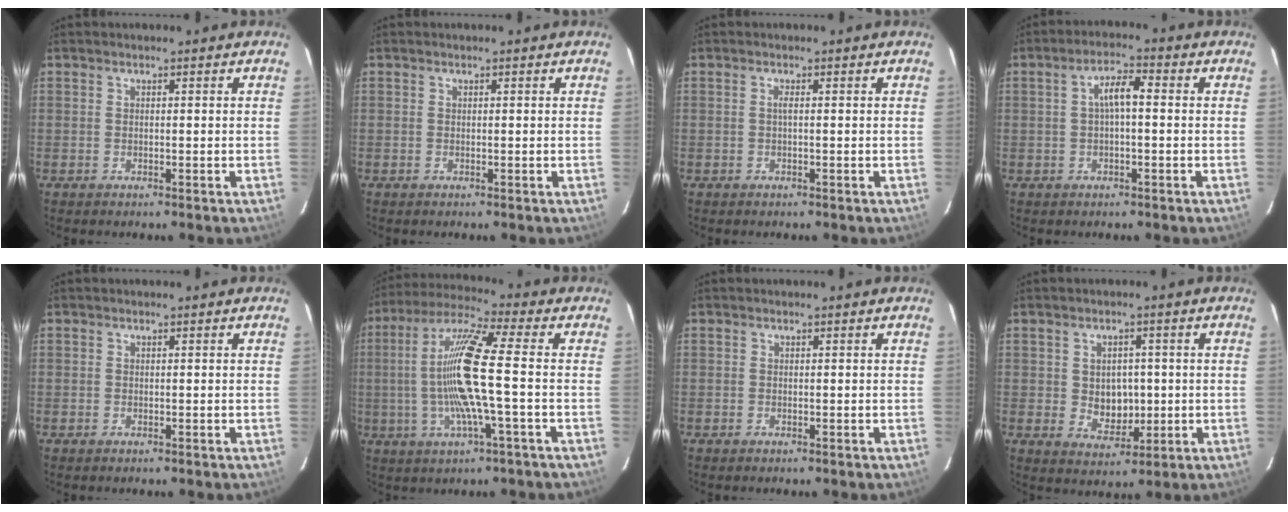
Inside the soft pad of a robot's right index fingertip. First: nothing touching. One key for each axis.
{"total": 0.0}
{"total": 0.7, "fx": -0.1, "fy": -0.2, "fz": 0.7, "tx": -0.013, "ty": 0.002, "tz": -0.003}
{"total": 4.4, "fx": 0.1, "fy": 1.3, "fz": 4.2, "tx": -0.078, "ty": 0.014, "tz": 0.004}
{"total": 0.0}
{"total": 14.1, "fx": -1.3, "fy": 0.0, "fz": 14.0, "tx": -0.271, "ty": 0.001, "tz": -0.027}
{"total": 0.0}
{"total": 5.7, "fx": 0.0, "fy": 4.7, "fz": 3.2, "tx": -0.056, "ty": 0.004, "tz": 0.011}